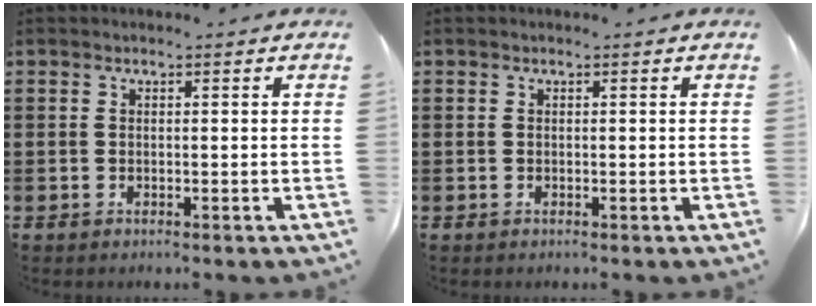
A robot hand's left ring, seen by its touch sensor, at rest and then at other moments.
{"total": 0.0}